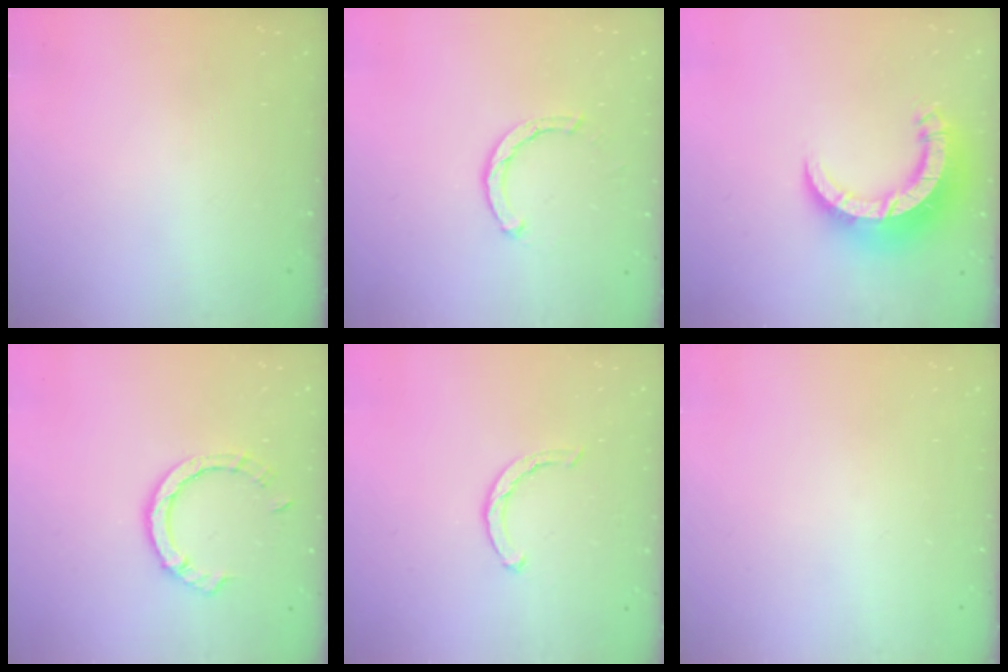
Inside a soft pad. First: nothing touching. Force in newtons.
{"total": 2.1, "press": 2.1, "slide": 0.1}
{"total": 14.4, "press": 14.3, "slide": 1.5}
{"total": 6.9, "press": 6.8, "slide": 0.8}
{"total": 2.1, "press": 2.1, "slide": 0.3}
{"total": 0.0}